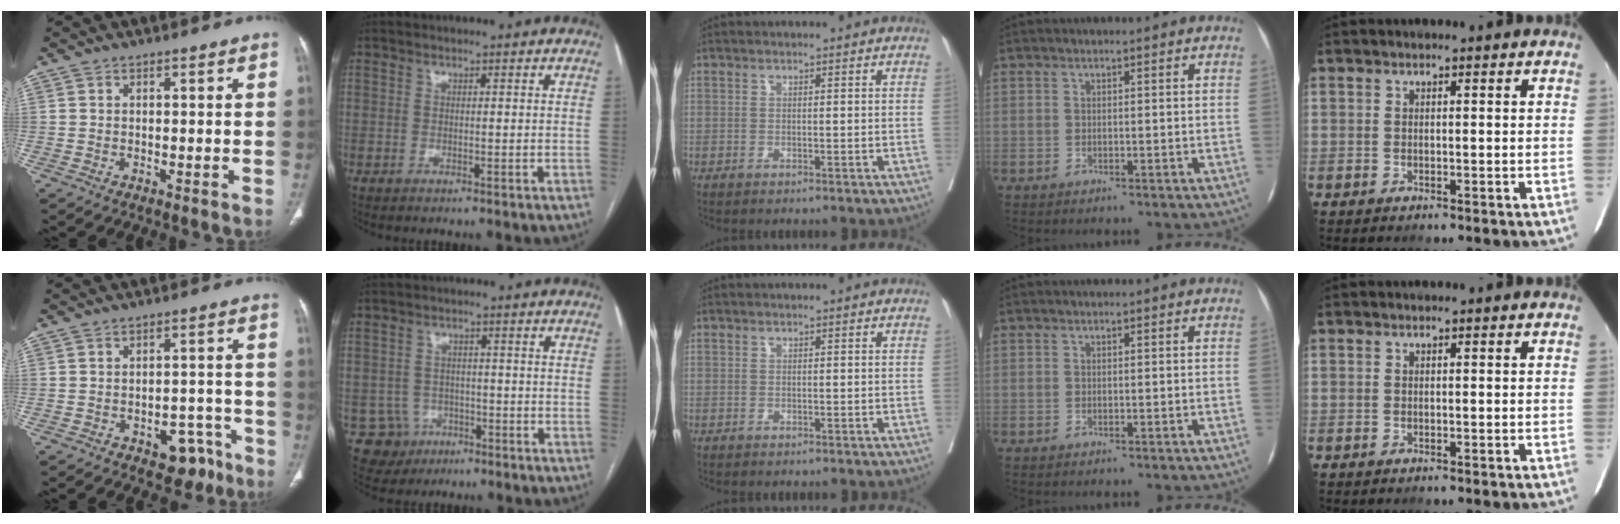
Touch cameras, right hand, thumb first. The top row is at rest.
{"thumb": {"total": 7.4, "force": [-4.5, 4.6, 3.7], "torque": [-0.020, 0.043, -0.055]}, "index": {"total": 5.4, "force": [-2.2, 4.9, -0.1], "torque": [0.007, 0.012, -0.030]}}